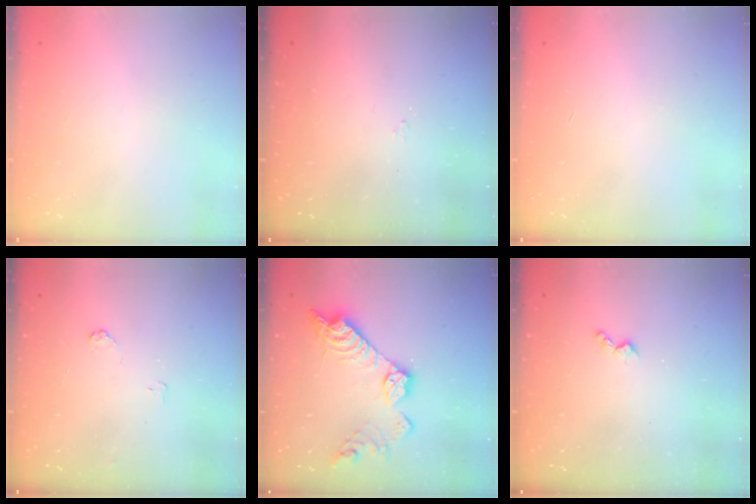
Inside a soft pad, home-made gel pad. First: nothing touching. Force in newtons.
{"total": 2.9, "press": 2.9, "slide": 0.5}
{"total": 0.0}
{"total": 3.6, "press": 3.6, "slide": 0.4}
{"total": 15.8, "press": 15.8, "slide": 0.8}
{"total": 3.6, "press": 3.5, "slide": 0.6}